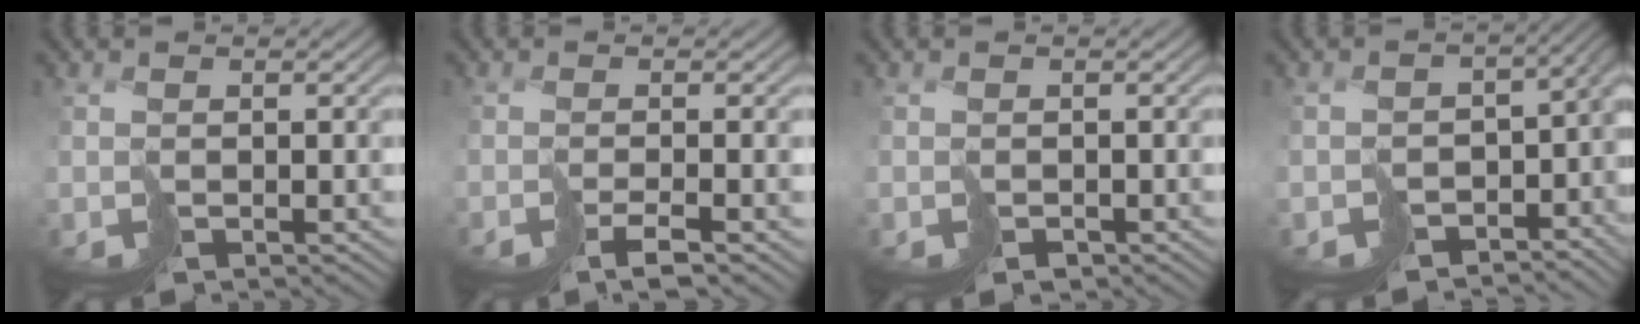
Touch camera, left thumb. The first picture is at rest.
{"total": 2.7, "force": [-1.6, -0.4, 2.1], "torque": [-0.023, 0.004, -0.028]}
{"total": 1.1, "force": [-0.8, 0.8, 0.3], "torque": [0.000, -0.002, -0.013]}
{"total": 7.3, "force": [-4.5, 4.6, 3.5], "torque": [-0.049, -0.038, -0.056]}